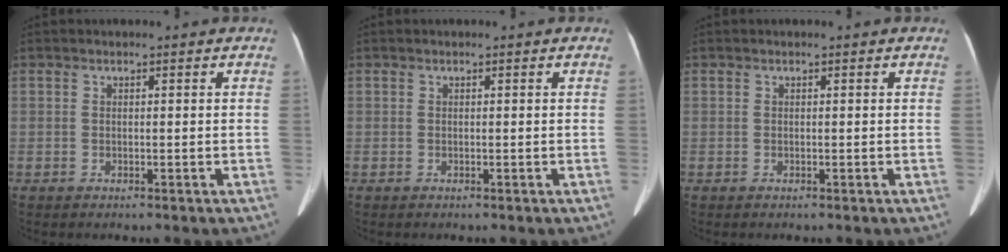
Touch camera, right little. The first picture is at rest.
{"total": 0.0}
{"total": 0.0}